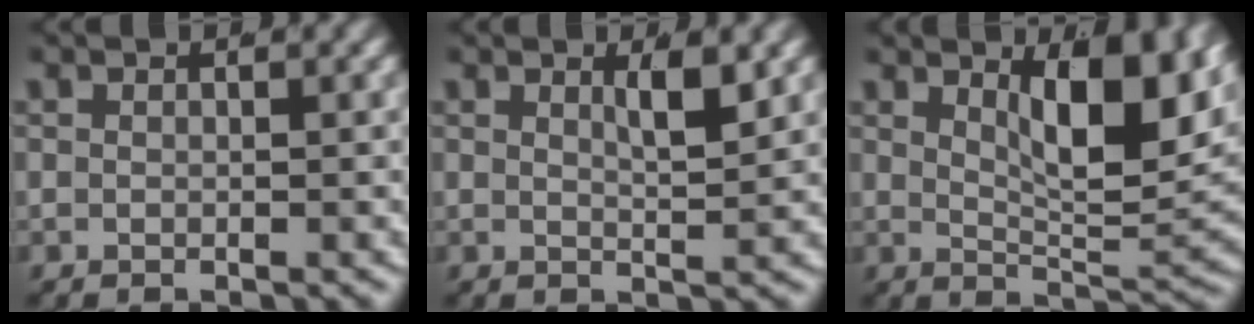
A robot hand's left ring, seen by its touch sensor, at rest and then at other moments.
{"total": 2.0, "force": [1.1, -0.4, 1.7], "torque": [-0.027, -0.015, 0.027]}
{"total": 8.0, "force": [3.6, 2.1, 6.8], "torque": [-0.094, -0.017, 0.065]}